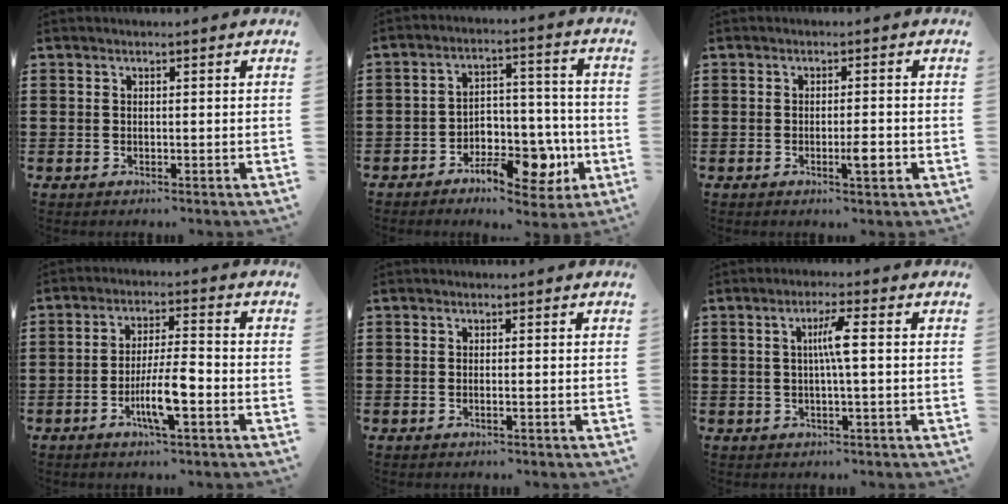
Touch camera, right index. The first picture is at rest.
{"total": 9.0, "force": [-5.2, 4.6, 5.8], "torque": [-0.069, 0.018, -0.087]}
{"total": 3.4, "force": [-1.2, 0.6, 3.1], "torque": [-0.050, 0.000, -0.020]}
{"total": 7.0, "force": [-2.7, 1.2, 6.4], "torque": [-0.124, -0.008, -0.052]}
{"total": 0.6, "force": [-0.2, -0.1, 0.5], "torque": [-0.009, -0.003, -0.004]}
{"total": 4.1, "force": [0.2, -0.1, 4.1], "torque": [-0.077, -0.004, -0.002]}